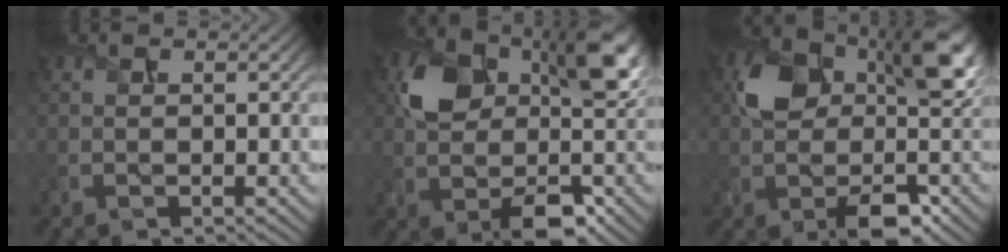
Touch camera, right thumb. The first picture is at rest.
{"total": 11.9, "force": [0.9, 7.9, 8.9], "torque": [-0.155, -0.007, 0.017]}
{"total": 12.0, "force": [-0.3, 7.8, 9.1], "torque": [-0.151, -0.002, -0.013]}